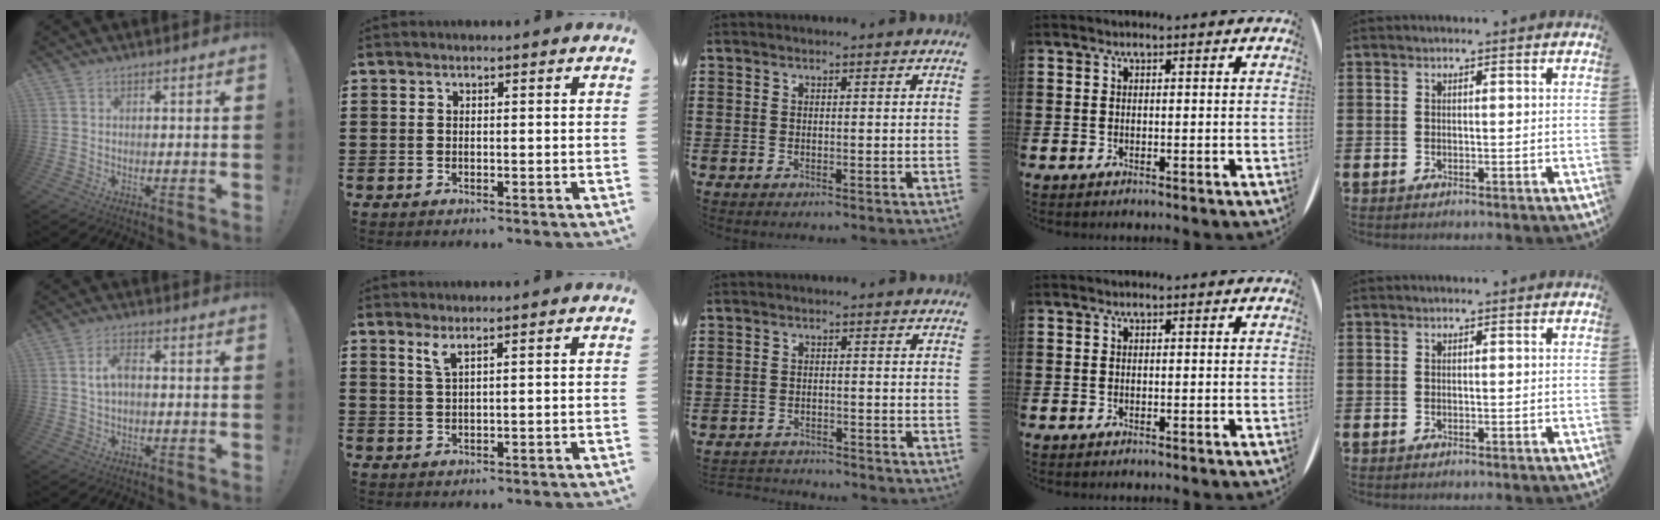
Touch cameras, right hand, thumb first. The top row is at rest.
{"thumb": {"total": 4.6, "force": [0.4, 2.5, 3.8], "torque": [-0.067, 0.011, 0.005]}, "index": {"total": 2.0, "force": [1.3, 0.2, 1.5], "torque": [-0.033, 0.001, 0.022]}, "middle": {"total": 2.1, "force": [-2.0, 0.2, -0.1], "torque": [-0.007, 0.000, -0.045]}}